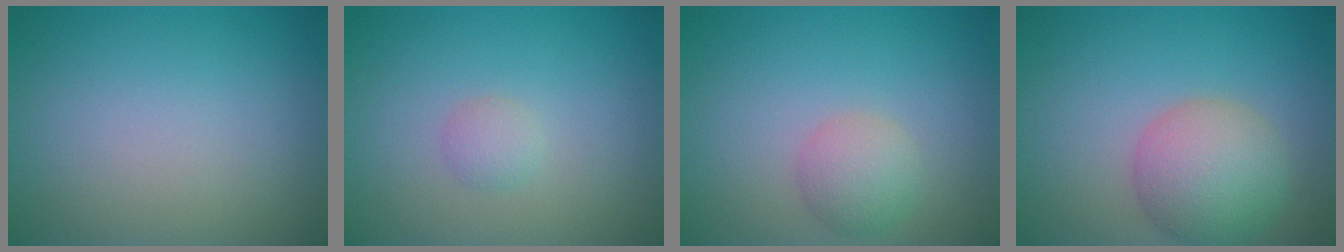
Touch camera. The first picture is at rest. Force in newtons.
{"total": 1.1, "press": 1.1, "slide": 0.1}
{"total": 2.5, "press": 2.5, "slide": 0.1}
{"total": 5.6, "press": 5.6, "slide": 0.4}